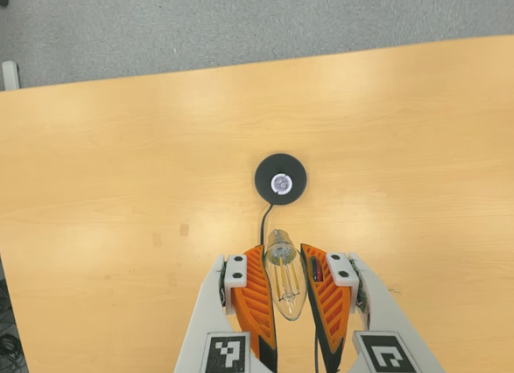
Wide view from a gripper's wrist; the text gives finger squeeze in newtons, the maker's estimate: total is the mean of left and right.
{"total": 21.6, "left": 23.8, "right": 19.5}